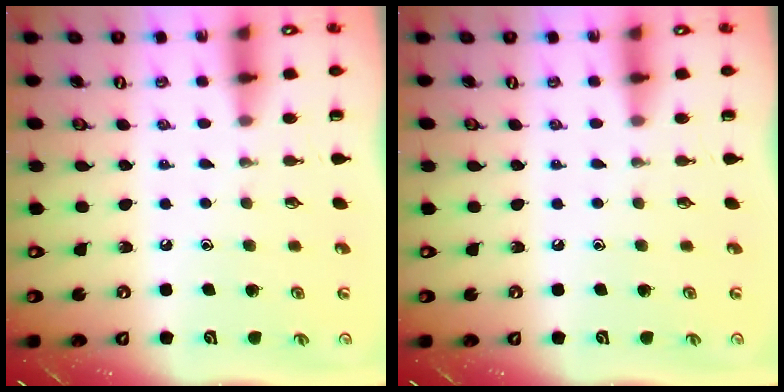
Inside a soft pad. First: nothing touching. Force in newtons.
{"total": 0.0}